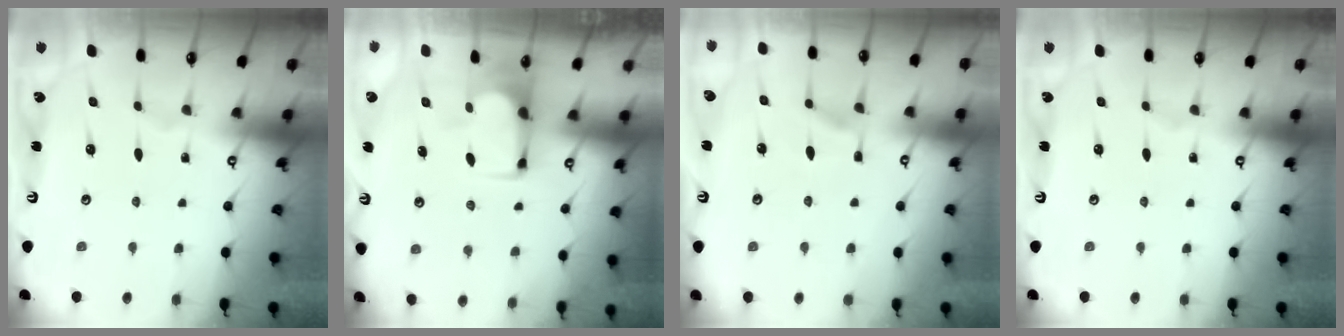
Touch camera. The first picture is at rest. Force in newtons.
{"total": 3.5, "press": 3.4, "slide": 0.4}
{"total": 1.5, "press": 0.6, "slide": 1.4}
{"total": 0.0}